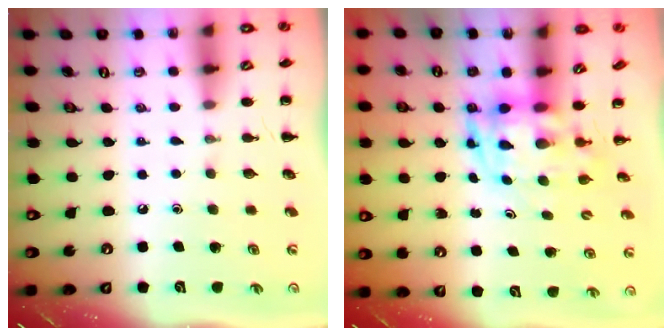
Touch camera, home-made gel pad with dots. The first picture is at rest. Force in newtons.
{"total": 5.7, "press": 5.7, "slide": 1.1}